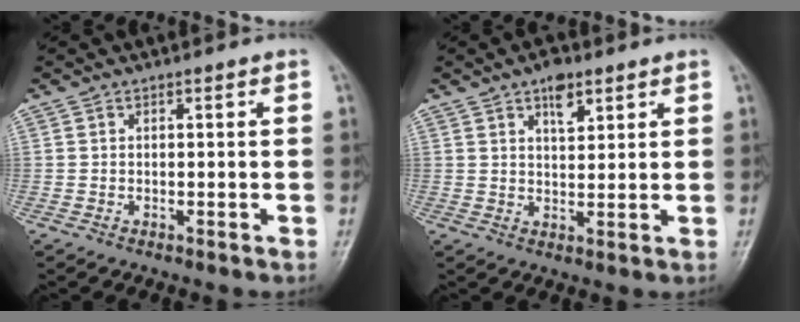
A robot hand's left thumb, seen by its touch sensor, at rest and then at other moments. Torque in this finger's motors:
{"motor_torque": [0.51, -0.70, 0.51, -0.63, 0.18]}